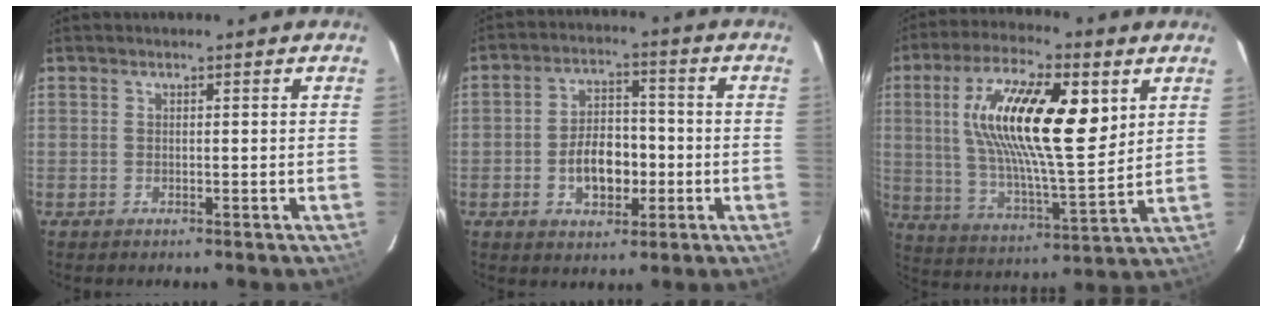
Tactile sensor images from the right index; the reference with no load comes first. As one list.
[{"total": 8.9, "force": [-2.4, 5.5, 6.5], "torque": [-0.122, 0.021, -0.032]}, {"total": 20.9, "force": [6.5, 6.5, 18.7], "torque": [-0.341, 0.011, 0.115]}]